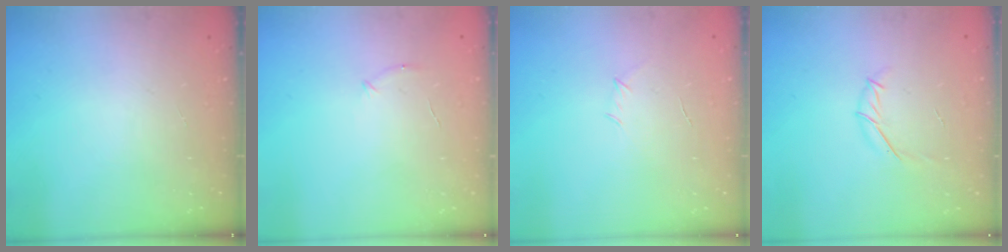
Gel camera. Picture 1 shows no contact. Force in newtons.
{"total": 4.7, "press": 4.5, "slide": 1.3}
{"total": 3.2, "press": 3.1, "slide": 0.8}
{"total": 6.4, "press": 6.2, "slide": 1.5}